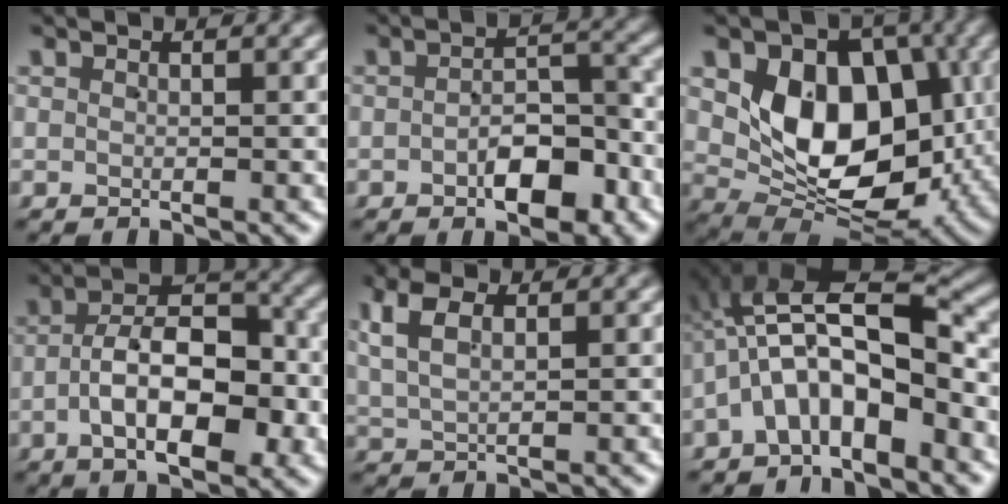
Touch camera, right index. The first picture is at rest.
{"total": 4.9, "force": [-2.4, 2.4, 3.5], "torque": [-0.041, 0.005, -0.041]}
{"total": 15.0, "force": [0.7, 9.9, 11.2], "torque": [-0.173, -0.020, 0.016]}
{"total": 8.7, "force": [-1.7, 4.7, 7.1], "torque": [-0.098, -0.002, -0.030]}
{"total": 4.1, "force": [2.0, 2.5, 2.6], "torque": [-0.071, 0.002, 0.040]}
{"total": 10.1, "force": [1.3, 6.2, 8.0], "torque": [-0.153, 0.007, 0.013]}